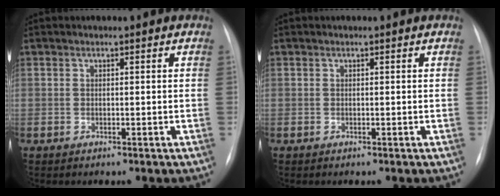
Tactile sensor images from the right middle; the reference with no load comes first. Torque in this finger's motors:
{"motor_torque": [-0.40, -0.22, -0.01, 0.00]}